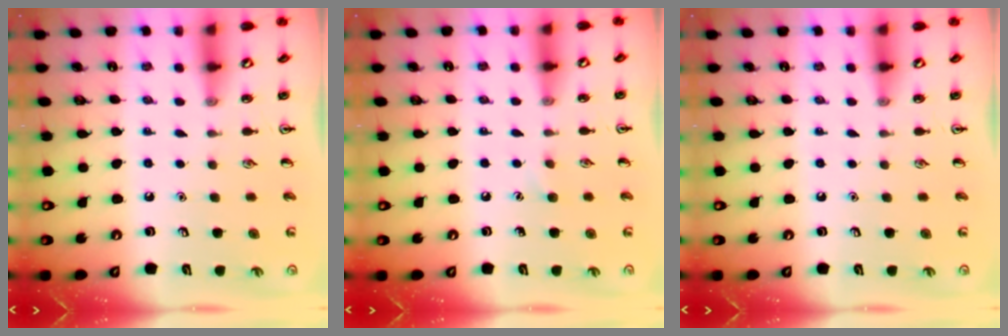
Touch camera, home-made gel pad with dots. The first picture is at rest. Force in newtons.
{"total": 3.8, "press": 3.6, "slide": 1.0}
{"total": 0.0}